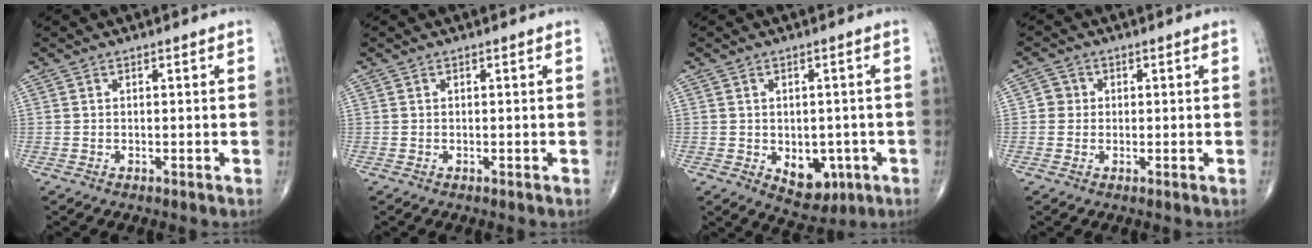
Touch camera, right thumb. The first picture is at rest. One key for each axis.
{"total": 0.0}
{"total": 7.4, "fx": -2.0, "fy": 5.1, "fz": 5.0, "tx": -0.034, "ty": 0.004, "tz": -0.013}
{"total": 2.4, "fx": 0.1, "fy": 2.3, "fz": 0.5, "tx": 0.007, "ty": 0.006, "tz": -0.003}